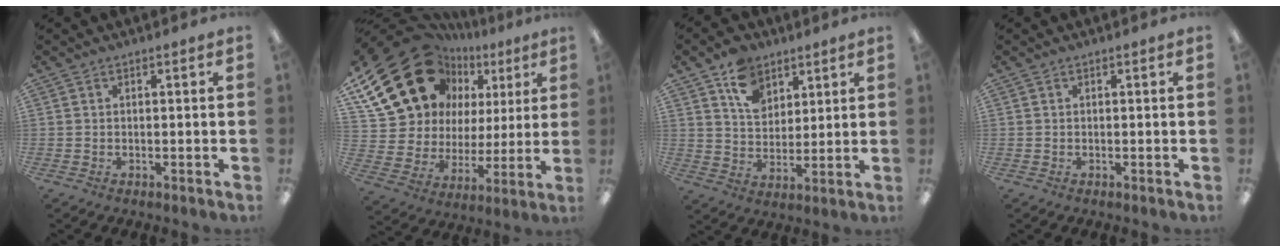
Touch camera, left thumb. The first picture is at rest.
{"total": 24.1, "force": [12.8, 16.6, 12.0], "torque": [-0.239, -0.075, 0.247]}
{"total": 10.7, "force": [6.4, 7.5, 4.1], "torque": [-0.067, -0.023, 0.121]}
{"total": 0.0}